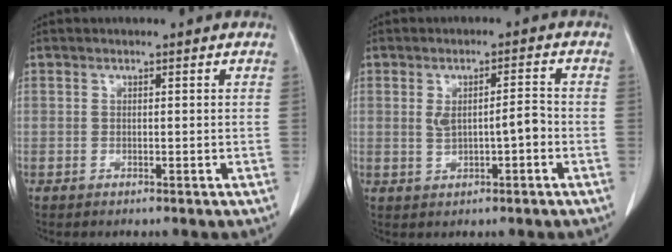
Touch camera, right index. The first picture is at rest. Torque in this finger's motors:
{"motor_torque": [0.12, 0.02, 0.08, 0.03]}